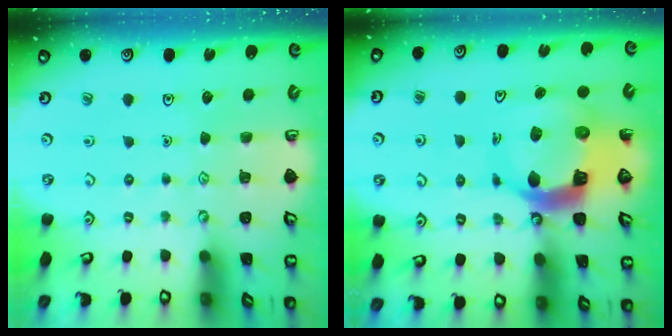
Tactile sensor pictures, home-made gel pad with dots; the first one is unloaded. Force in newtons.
{"total": 12.6, "press": 12.5, "slide": 1.5}